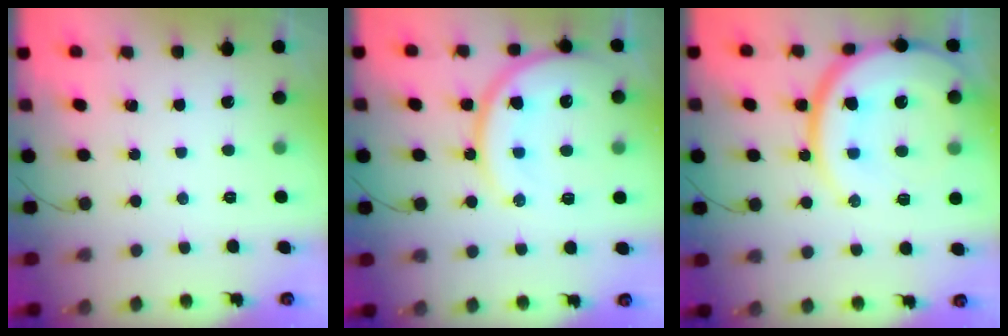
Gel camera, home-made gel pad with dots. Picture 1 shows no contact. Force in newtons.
{"total": 17.5, "press": 17.4, "slide": 1.7}
{"total": 25.1, "press": 24.6, "slide": 4.7}